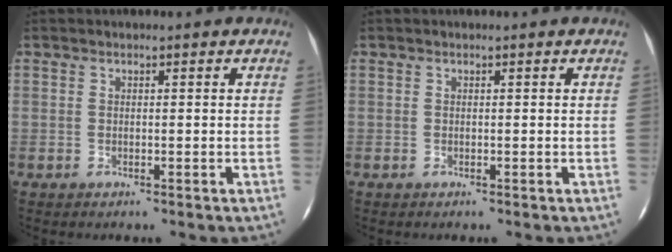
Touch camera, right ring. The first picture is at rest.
{"total": 0.0}